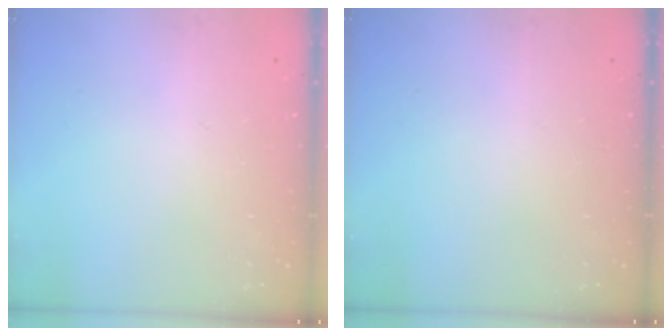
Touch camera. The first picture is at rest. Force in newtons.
{"total": 0.0}